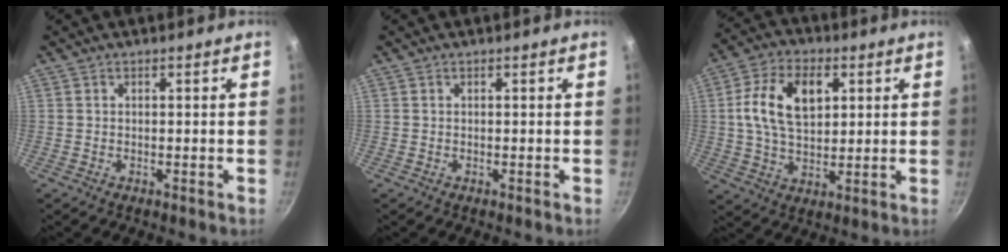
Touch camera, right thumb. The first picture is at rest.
{"total": 0.0}
{"total": 13.2, "force": [2.9, 8.2, 9.9], "torque": [-0.165, 0.007, 0.046]}